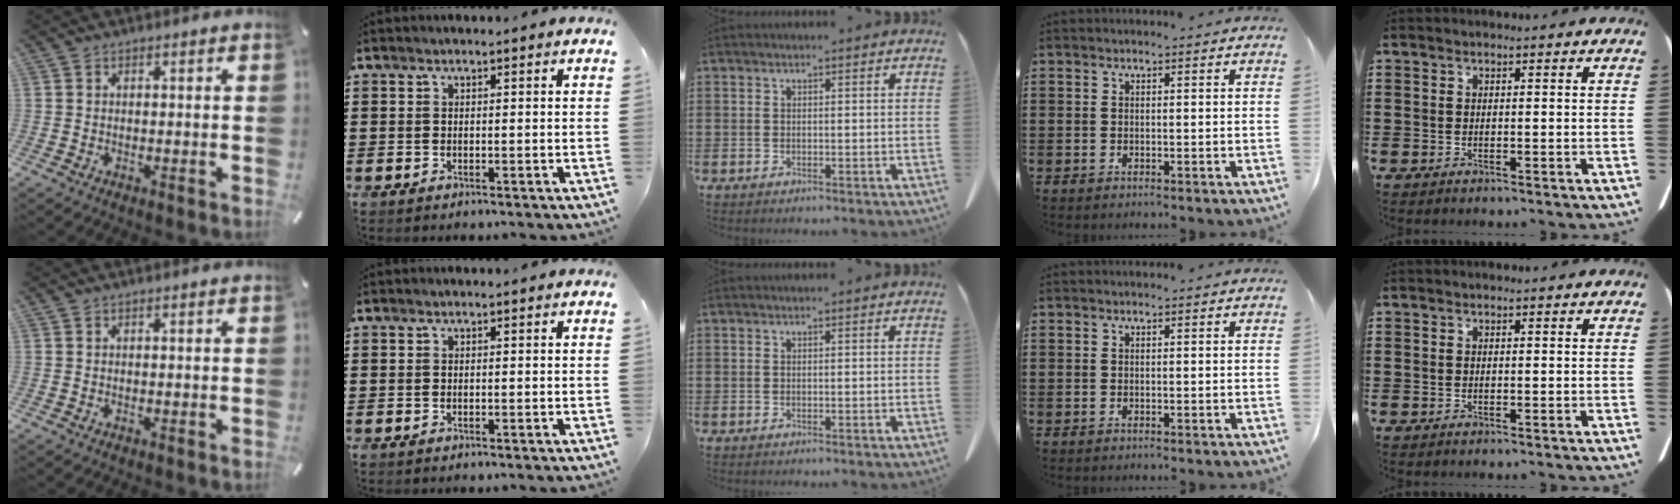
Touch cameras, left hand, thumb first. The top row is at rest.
{}